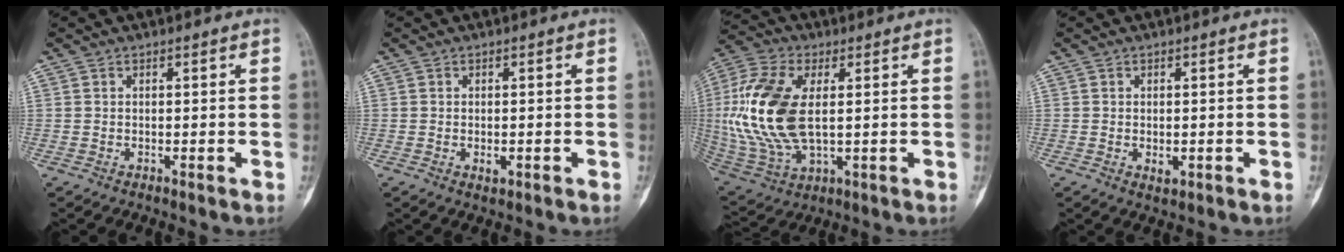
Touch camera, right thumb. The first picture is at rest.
{"total": 1.6, "force": [-0.5, 0.9, 1.2], "torque": [-0.015, -0.001, -0.005]}
{"total": 19.1, "force": [1.7, 10.3, 16.0], "torque": [-0.357, -0.006, 0.036]}
{"total": 1.9, "force": [-0.4, 1.1, 1.4], "torque": [-0.015, -0.002, -0.002]}